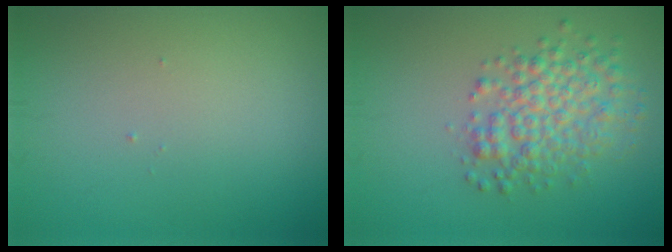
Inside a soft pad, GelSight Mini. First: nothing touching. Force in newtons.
{"total": 4.6, "press": 4.6, "slide": 0.1}